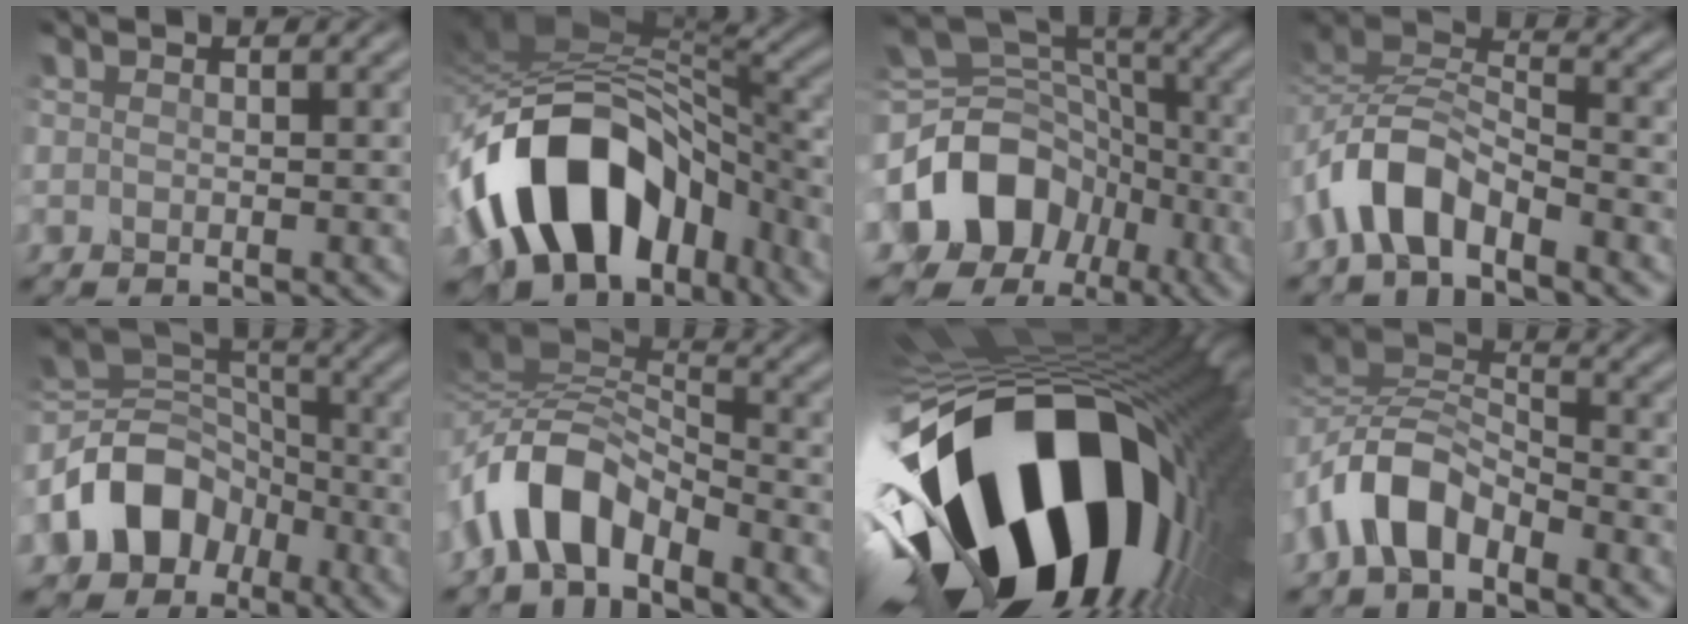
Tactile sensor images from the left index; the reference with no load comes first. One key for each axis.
{"total": 13.8, "fx": -5.1, "fy": 8.7, "fz": 9.5, "tx": -0.160, "ty": 0.014, "tz": -0.091}
{"total": 13.0, "fx": -3.7, "fy": 10.3, "fz": 7.0, "tx": -0.152, "ty": -0.007, "tz": -0.067}
{"total": 5.1, "fx": -3.3, "fy": 2.1, "fz": 3.2, "tx": -0.063, "ty": 0.013, "tz": -0.072}
{"total": 8.6, "fx": -3.8, "fy": 6.3, "fz": 4.4, "tx": -0.075, "ty": 0.015, "tz": -0.080}
{"total": 6.6, "fx": -3.5, "fy": 2.8, "fz": 4.8, "tx": -0.093, "ty": 0.014, "tz": -0.073}
{"total": 21.9, "fx": -4.2, "fy": 12.0, "fz": 17.9, "tx": -0.343, "ty": -0.085, "tz": -0.053}
{"total": 5.9, "fx": -3.3, "fy": 3.0, "fz": 3.8, "tx": -0.076, "ty": 0.012, "tz": -0.073}